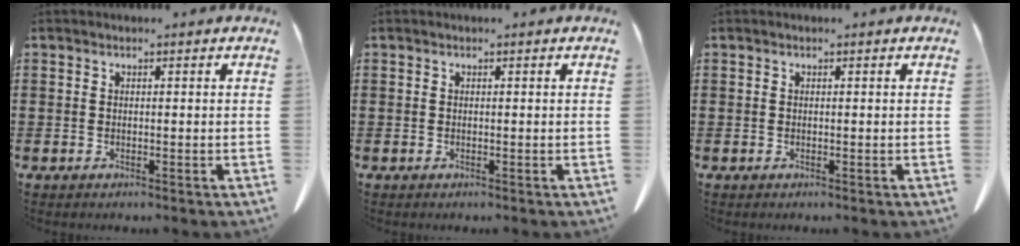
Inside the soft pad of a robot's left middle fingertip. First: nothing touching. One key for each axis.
{"total": 0.0}
{"total": 0.0}